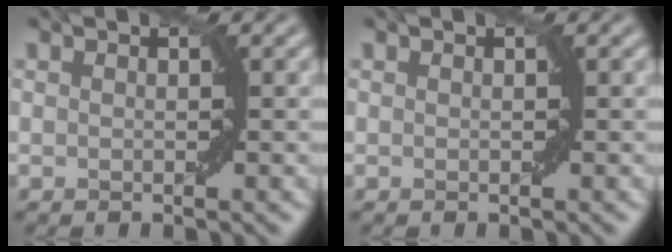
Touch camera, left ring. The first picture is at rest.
{"total": 0.0}